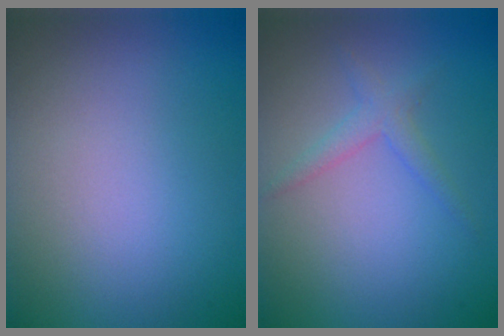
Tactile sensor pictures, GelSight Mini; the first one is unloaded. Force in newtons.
{"total": 1.8, "press": 1.8, "slide": 0.1}